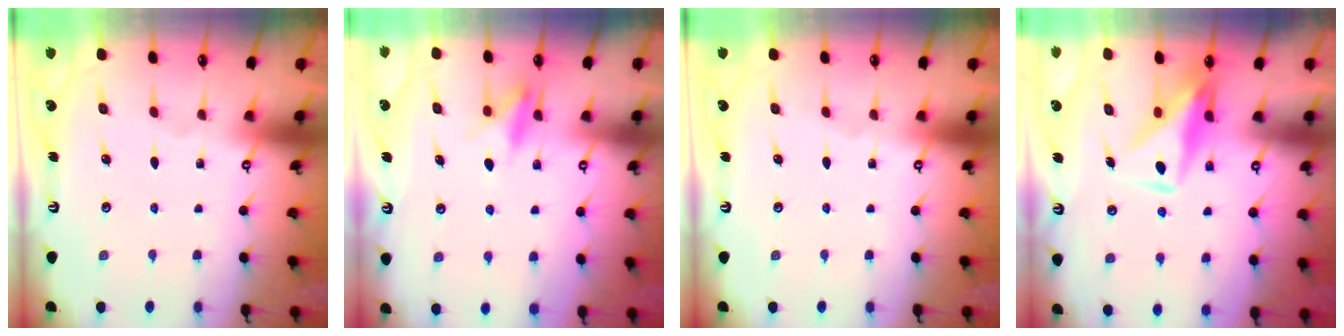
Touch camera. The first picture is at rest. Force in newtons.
{"total": 6.9, "press": 6.8, "slide": 0.9}
{"total": 0.0}
{"total": 9.7, "press": 9.7, "slide": 0.5}